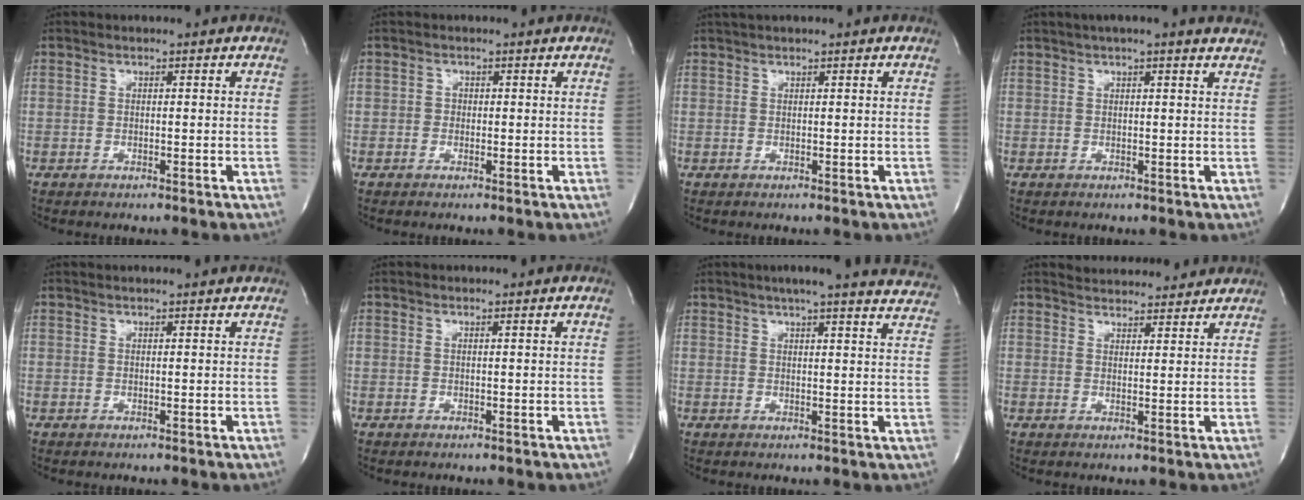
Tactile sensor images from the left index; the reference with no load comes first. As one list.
[{"total": 0.6, "force": [-0.2, 0.6, 0.1], "torque": [0.005, 0.000, -0.006]}, {"total": 1.7, "force": [1.5, 0.0, 0.8], "torque": [-0.011, 0.021, 0.027]}, {"total": 8.5, "force": [7.2, 0.6, 4.4], "torque": [-0.063, 0.015, 0.072]}, {"total": 3.9, "force": [3.6, 0.0, 1.4], "torque": [-0.019, 0.020, 0.039]}, {"total": 0.0}, {"total": 20.5, "force": [18.6, 1.5, 8.5], "torque": [-0.122, -0.029, 0.209]}, {"total": 8.7, "force": [8.3, 1.8, 1.6], "torque": [-0.023, 0.010, 0.105]}]